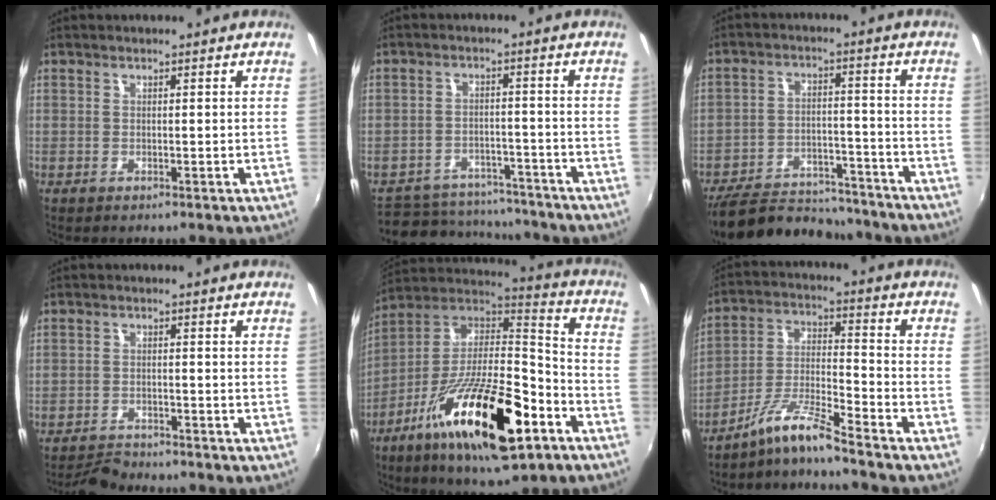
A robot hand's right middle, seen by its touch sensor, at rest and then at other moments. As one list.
[{"total": 10.8, "force": [-9.1, 5.6, 2.1], "torque": [-0.061, 0.023, -0.117]}, {"total": 14.3, "force": [-12.5, 5.8, 3.7], "torque": [-0.089, 0.021, -0.177]}, {"total": 4.0, "force": [-3.9, 0.6, 0.4], "torque": [-0.024, -0.002, -0.073]}, {"total": 25.7, "force": [-12.2, 8.5, 21.0], "torque": [-0.369, -0.030, -0.208]}, {"total": 8.1, "force": [-7.2, -1.1, 3.6], "torque": [-0.082, 0.018, -0.147]}]